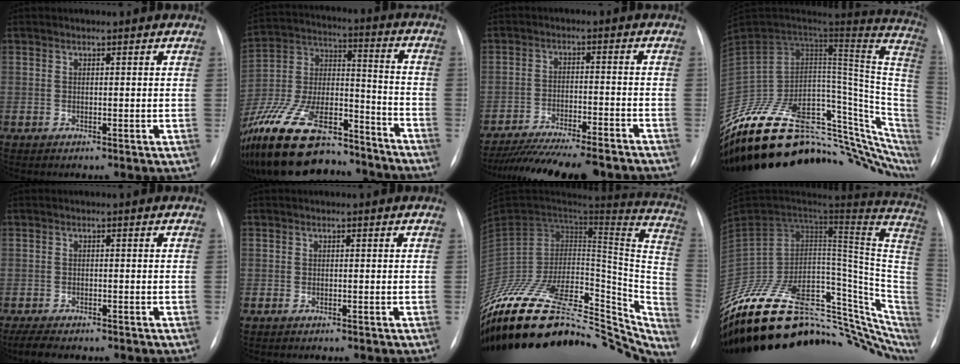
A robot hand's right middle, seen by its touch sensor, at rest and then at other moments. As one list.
[{"total": 26.1, "force": [-20.6, 8.4, 13.7], "torque": [-0.290, -0.002, -0.351]}, {"total": 18.6, "force": [-16.6, 2.0, 8.1], "torque": [-0.125, -0.023, -0.238]}, {"total": 29.0, "force": [-20.7, 10.8, 17.3], "torque": [-0.159, 0.051, -0.292]}, {"total": 5.5, "force": [-4.5, 1.5, 2.7], "torque": [-0.046, -0.012, -0.063]}, {"total": 0.8, "force": [-0.6, 0.1, 0.4], "torque": [-0.012, -0.003, -0.007]}, {"total": 42.4, "force": [-32.5, 18.2, 20.3], "torque": [-0.314, -0.020, -0.458]}, {"total": 32.8, "force": [-22.4, 13.2, 19.9], "torque": [-0.215, 0.034, -0.319]}]